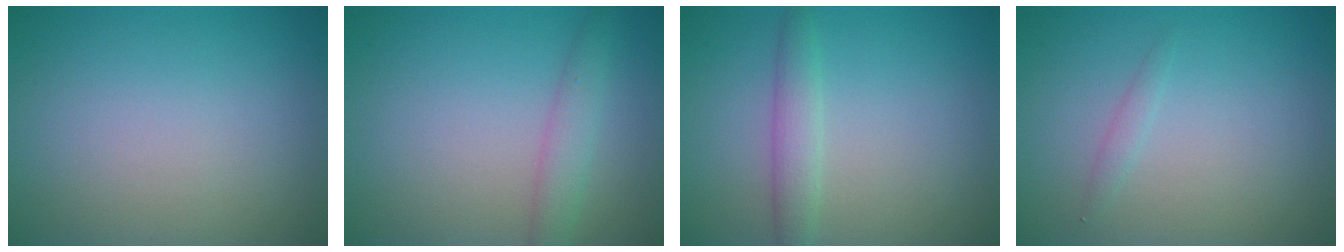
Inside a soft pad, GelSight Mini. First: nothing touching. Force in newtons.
{"total": 2.2, "press": 2.2, "slide": 0.1}
{"total": 2.2, "press": 2.2, "slide": 0.0}
{"total": 0.8, "press": 0.8, "slide": 0.0}